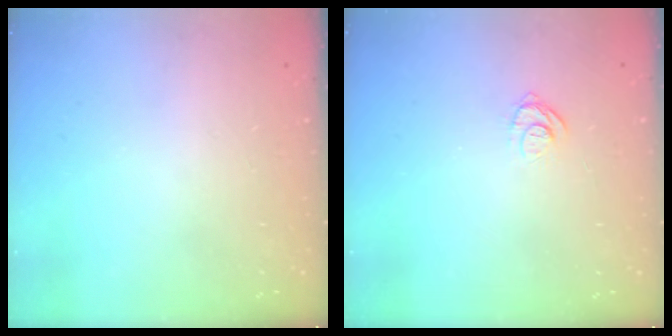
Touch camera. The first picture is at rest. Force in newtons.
{"total": 7.4, "press": 7.3, "slide": 0.7}